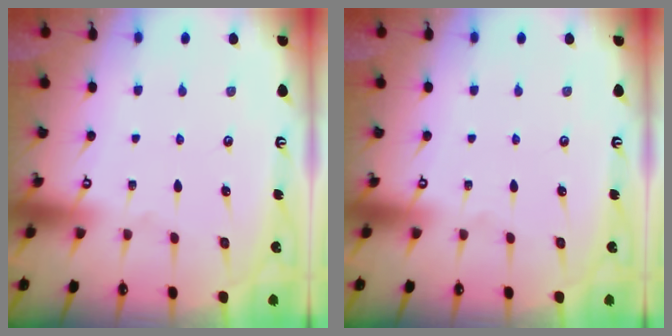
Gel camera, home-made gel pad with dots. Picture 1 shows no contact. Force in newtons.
{"total": 0.0}